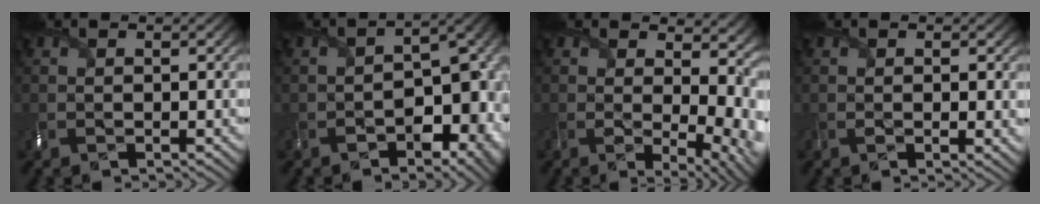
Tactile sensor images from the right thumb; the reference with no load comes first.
{"total": 9.9, "force": [-4.2, 5.2, 7.4], "torque": [-0.098, -0.027, -0.059]}
{"total": 13.2, "force": [0.7, 7.7, 10.8], "torque": [-0.126, -0.017, 0.050]}
{"total": 1.7, "force": [-0.2, 0.8, 1.5], "torque": [-0.030, -0.012, -0.002]}